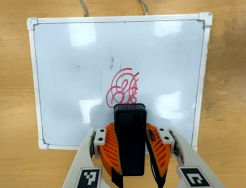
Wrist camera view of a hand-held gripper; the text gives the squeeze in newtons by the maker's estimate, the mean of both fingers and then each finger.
{"total": 8.3, "left": 6.6, "right": 10.0}